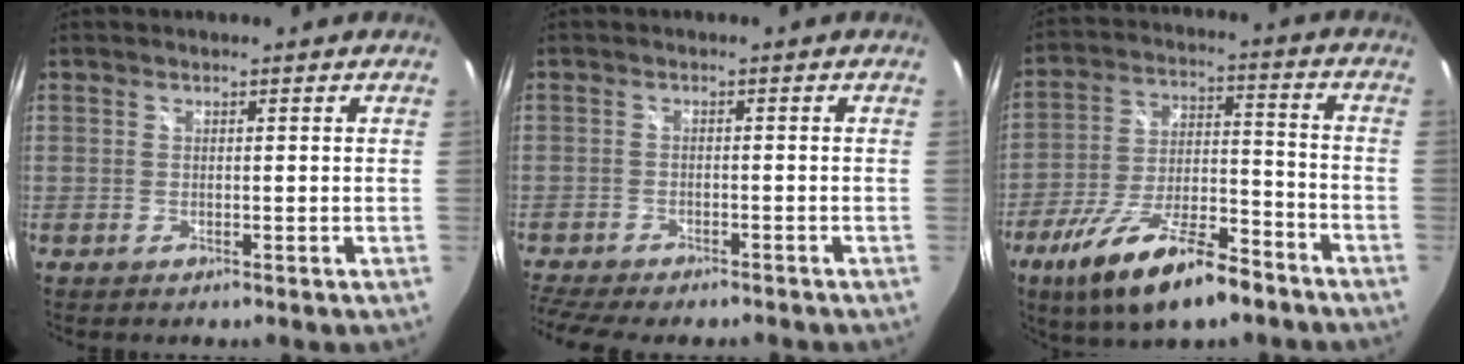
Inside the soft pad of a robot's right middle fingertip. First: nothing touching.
{"total": 10.0, "force": [-8.6, 2.5, 4.3], "torque": [-0.112, -0.030, -0.139]}
{"total": 17.9, "force": [-12.0, 5.4, 12.2], "torque": [-0.236, -0.029, -0.201]}